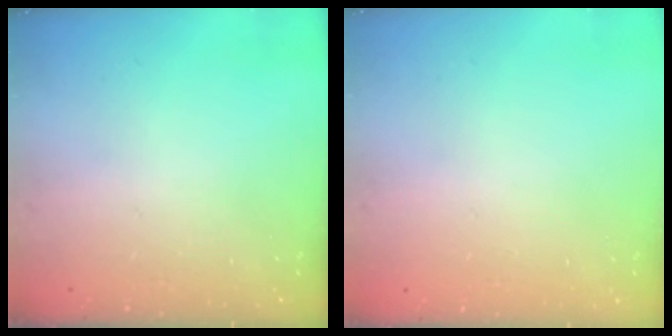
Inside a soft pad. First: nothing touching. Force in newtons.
{"total": 0.0}